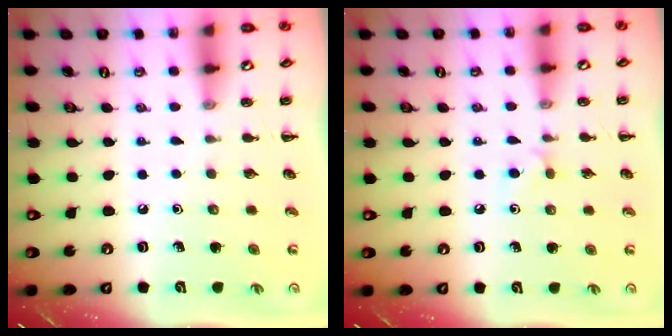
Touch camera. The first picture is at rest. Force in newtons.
{"total": 5.2, "press": 4.9, "slide": 1.7}